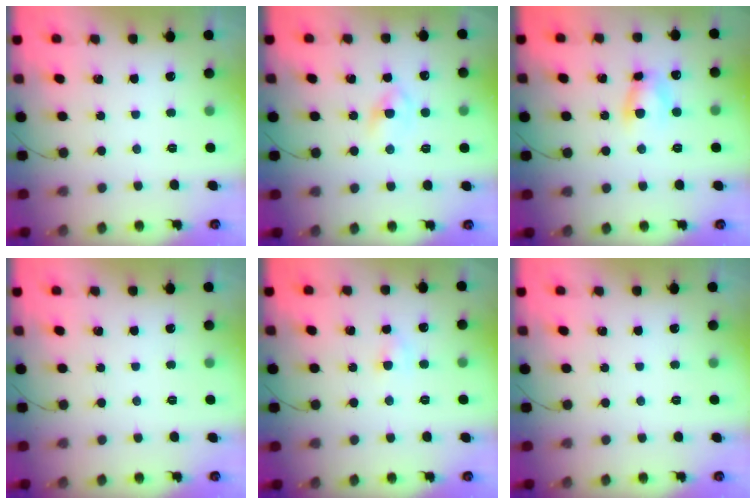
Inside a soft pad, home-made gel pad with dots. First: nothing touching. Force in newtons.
{"total": 2.7, "press": 2.5, "slide": 1.1}
{"total": 5.0, "press": 5.0, "slide": 0.6}
{"total": 0.0}
{"total": 3.0, "press": 2.8, "slide": 1.0}
{"total": 0.0}